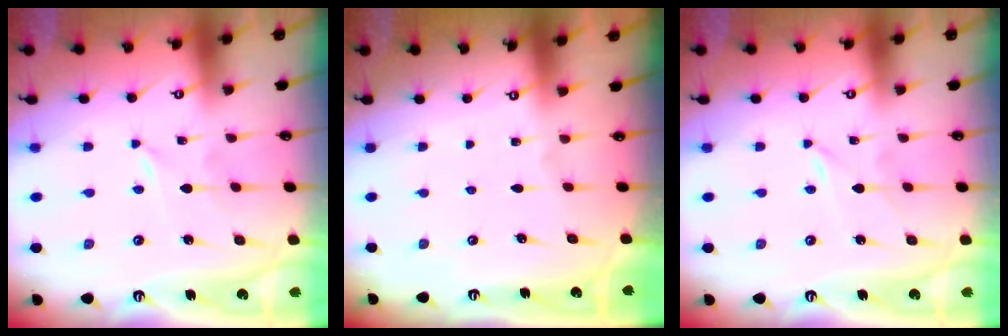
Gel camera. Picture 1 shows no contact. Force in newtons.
{"total": 0.0}
{"total": 0.0}